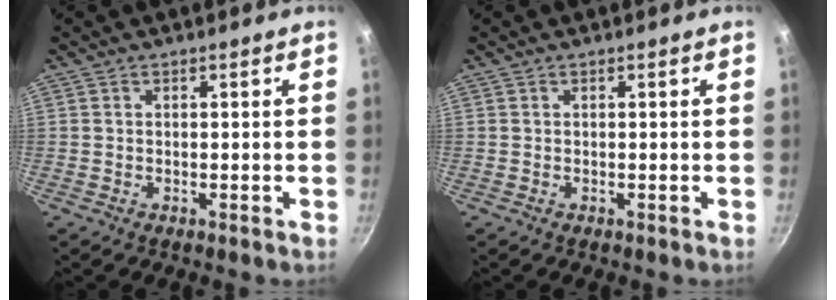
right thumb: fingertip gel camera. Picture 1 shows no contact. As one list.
[{"total": 0.0}]